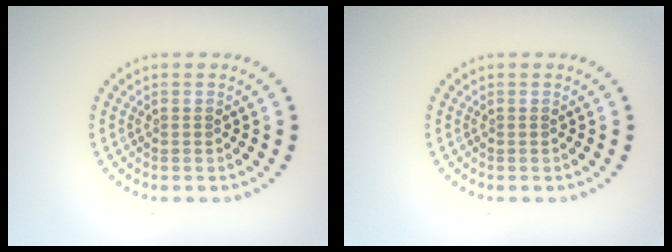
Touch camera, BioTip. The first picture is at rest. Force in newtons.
{"total": 0.0}